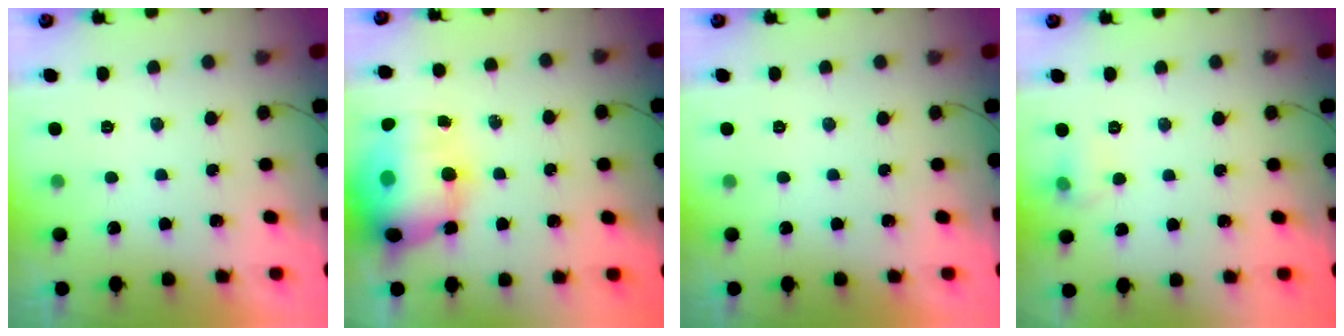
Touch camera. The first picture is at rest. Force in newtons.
{"total": 19.6, "press": 17.7, "slide": 8.5}
{"total": 0.0}
{"total": 6.3, "press": 4.8, "slide": 4.0}